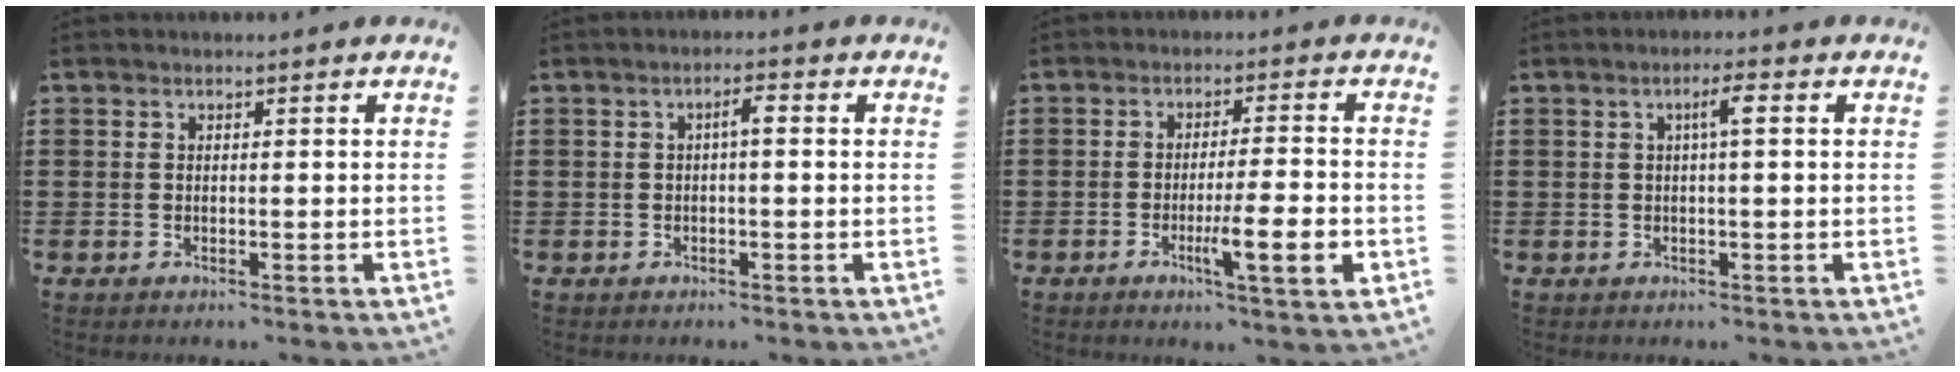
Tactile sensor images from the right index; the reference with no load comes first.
{"total": 2.0, "force": [0.0, 0.4, 2.0], "torque": [-0.038, 0.004, -0.003]}
{"total": 8.6, "force": [-2.7, 1.2, 8.1], "torque": [-0.129, -0.005, -0.041]}
{"total": 2.8, "force": [0.5, 0.3, 2.8], "torque": [-0.054, 0.006, 0.005]}